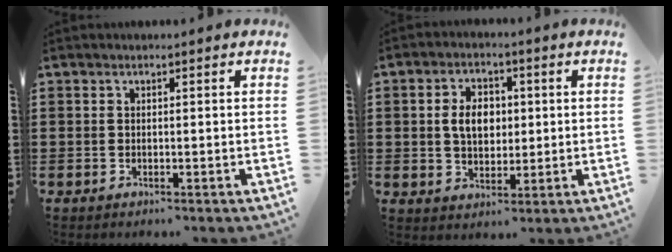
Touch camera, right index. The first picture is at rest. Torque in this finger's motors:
{"motor_torque": [0.84, 0.64, 0.25, 0.12]}